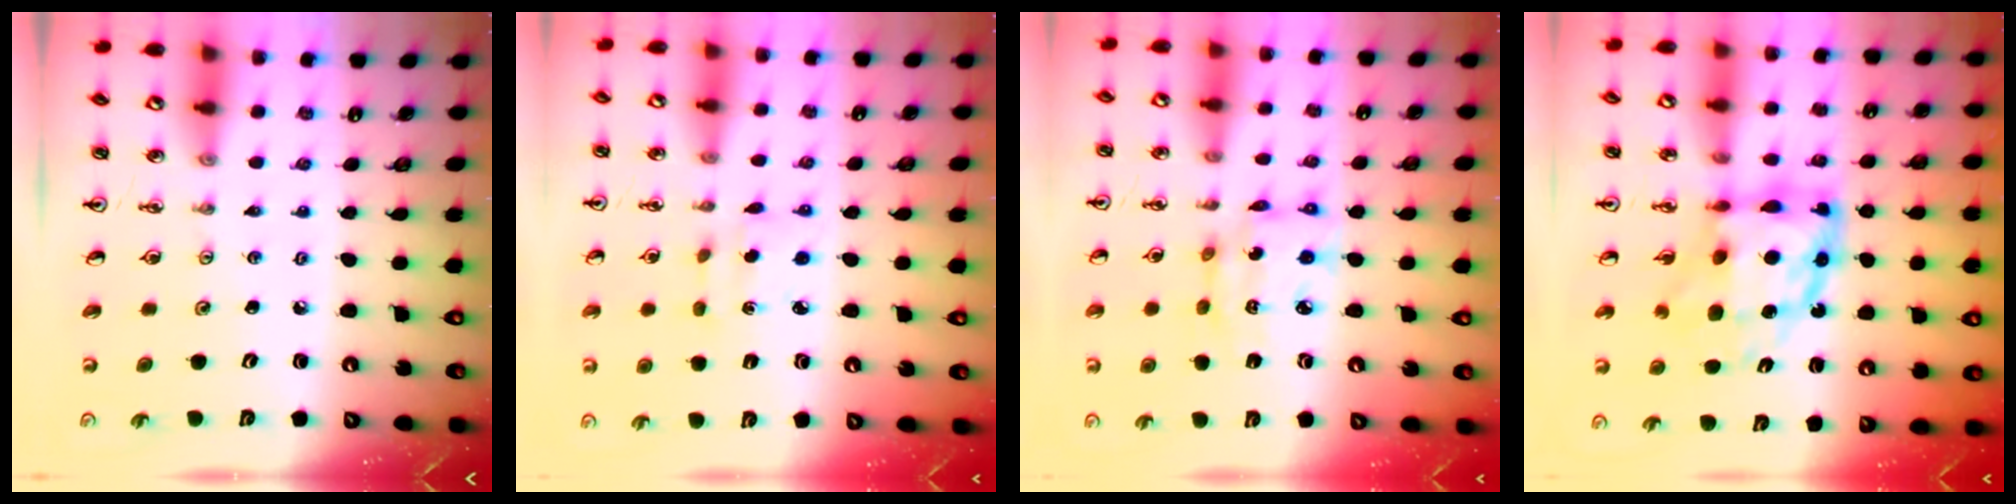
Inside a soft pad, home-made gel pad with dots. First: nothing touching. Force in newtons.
{"total": 2.9, "press": 2.8, "slide": 0.7}
{"total": 9.1, "press": 9.1, "slide": 0.8}
{"total": 11.9, "press": 11.8, "slide": 1.2}